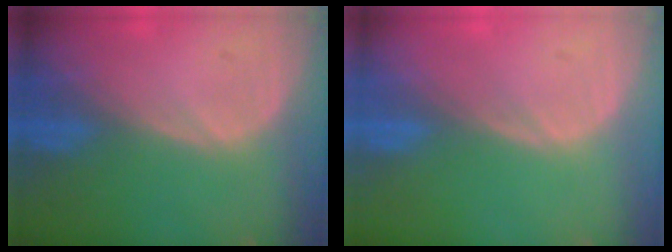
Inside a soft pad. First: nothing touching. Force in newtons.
{"total": 0.0}